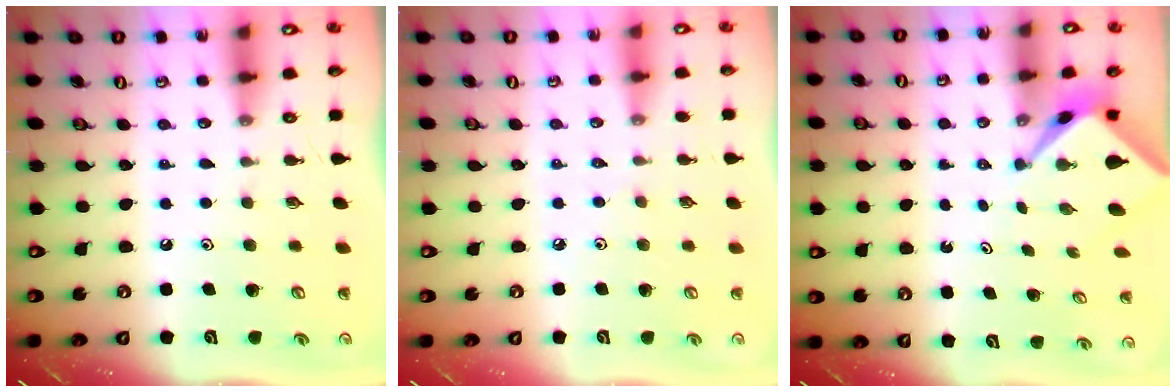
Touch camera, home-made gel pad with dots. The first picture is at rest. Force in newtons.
{"total": 2.1, "press": 2.1, "slide": 0.5}
{"total": 2.4, "press": 2.4, "slide": 0.2}